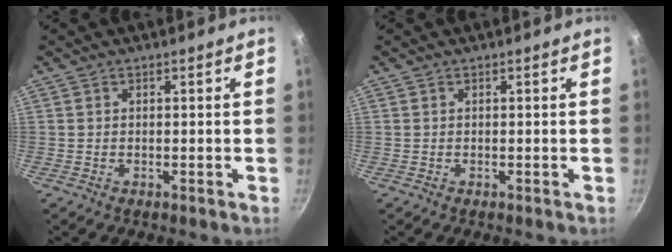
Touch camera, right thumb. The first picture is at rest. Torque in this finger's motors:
{"motor_torque": [-0.72, -0.24, -0.35, 0.50, -0.03]}